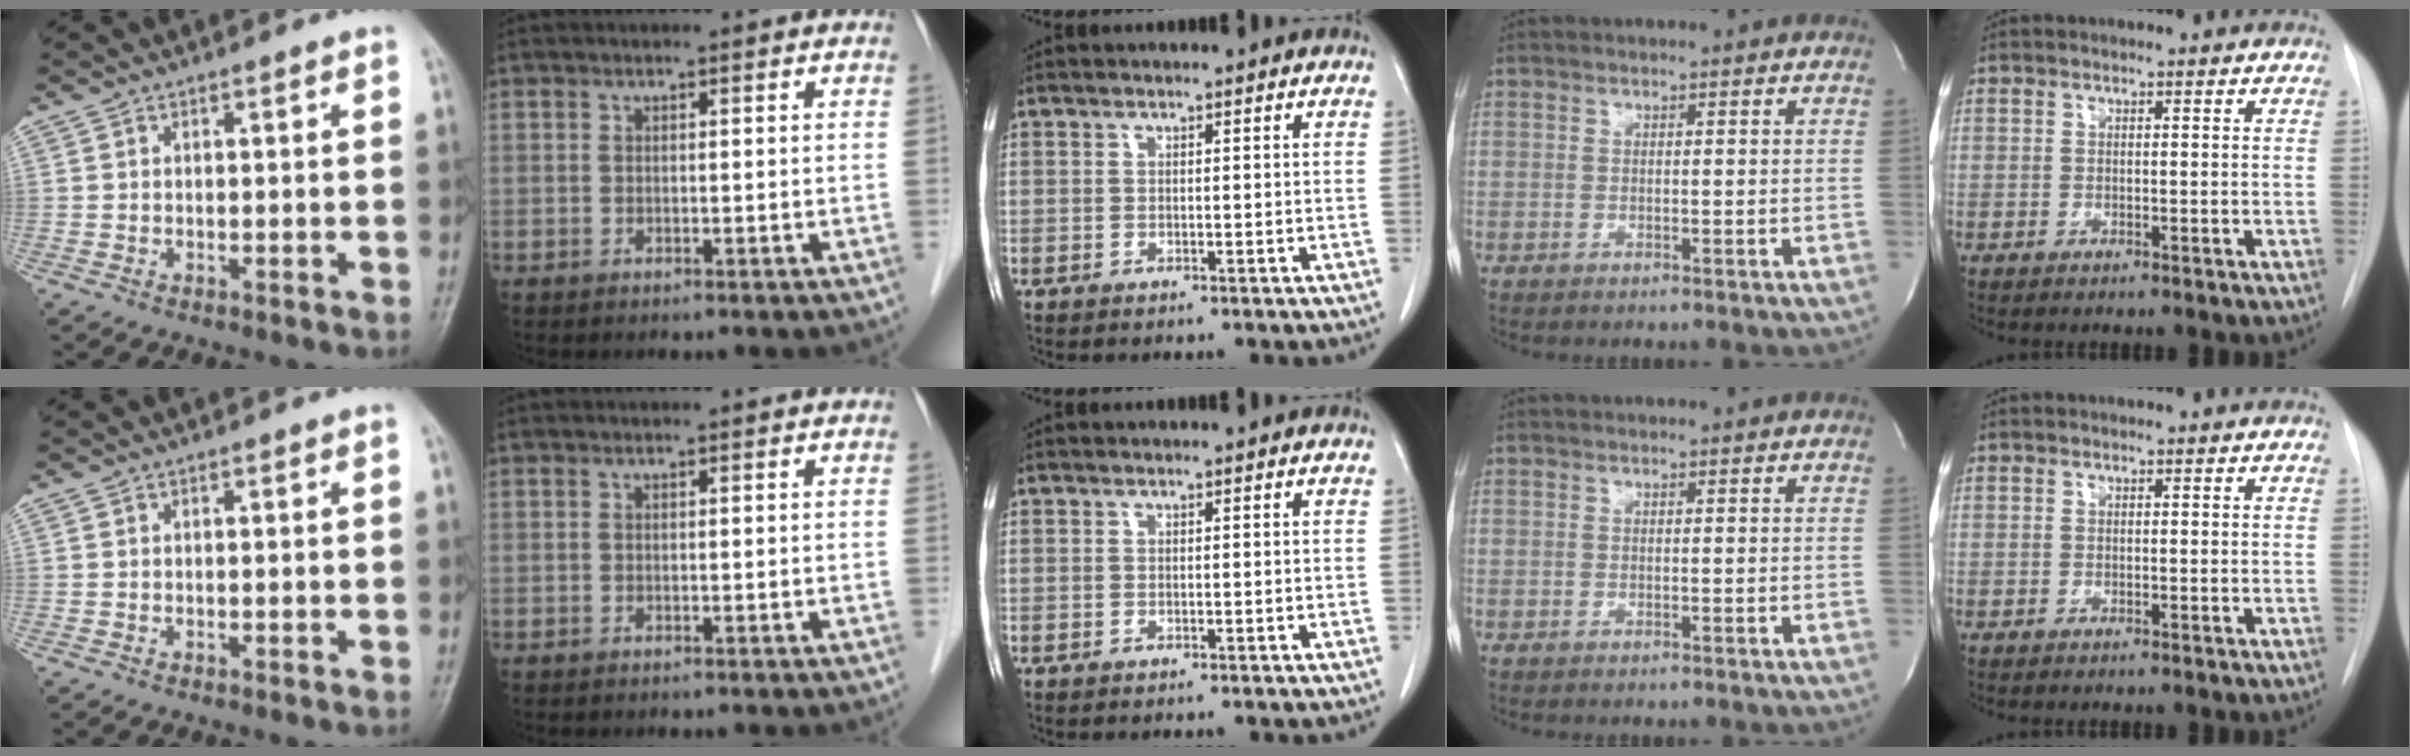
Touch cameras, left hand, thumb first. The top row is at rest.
{}